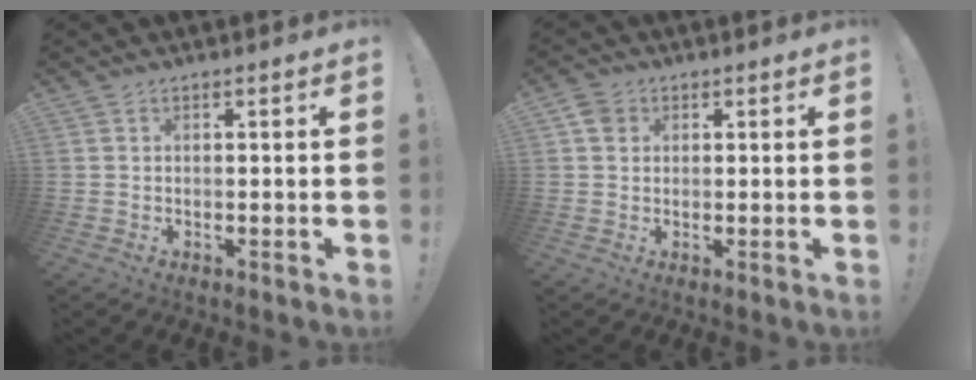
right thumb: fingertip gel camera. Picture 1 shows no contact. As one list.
[{"total": 3.8, "force": [1.4, 3.2, 1.4], "torque": [-0.009, -0.002, 0.025]}]